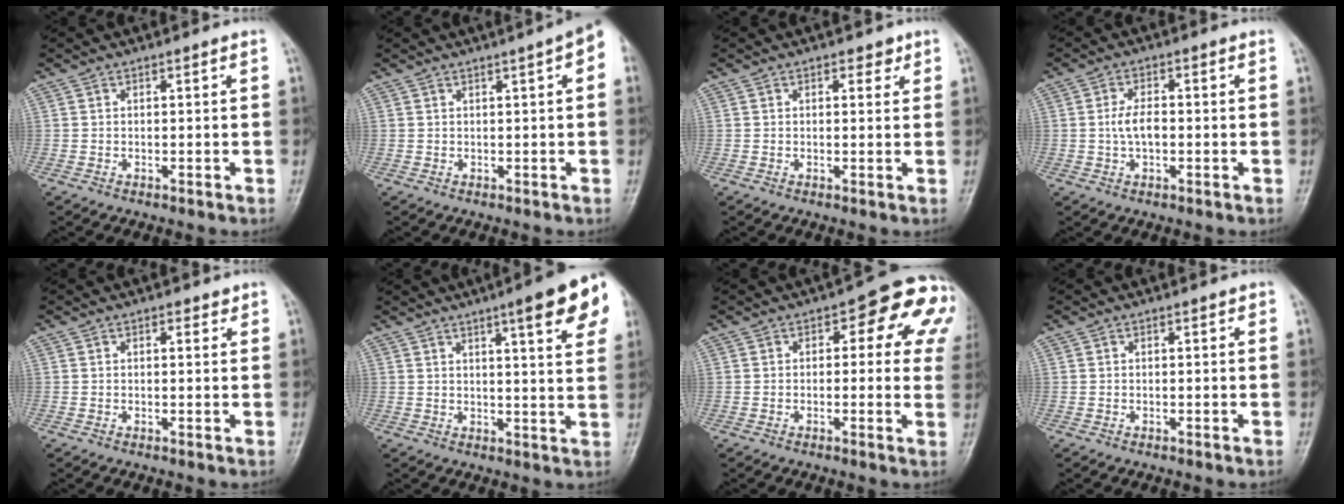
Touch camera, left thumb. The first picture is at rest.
{"total": 5.0, "force": [1.9, 0.8, 4.6], "torque": [-0.055, 0.013, 0.019]}
{"total": 1.9, "force": [1.1, 1.2, 1.0], "torque": [0.004, -0.003, 0.012]}
{"total": 4.0, "force": [-0.4, 2.1, 3.3], "torque": [-0.063, 0.010, -0.010]}
{"total": 1.1, "force": [0.7, 0.6, 0.6], "torque": [0.001, -0.002, 0.007]}
{"total": 12.3, "force": [6.4, 2.1, 10.3], "torque": [-0.111, -0.023, 0.076]}
{"total": 12.3, "force": [3.6, 6.1, 10.1], "torque": [-0.060, 0.011, 0.028]}
{"total": 0.0}